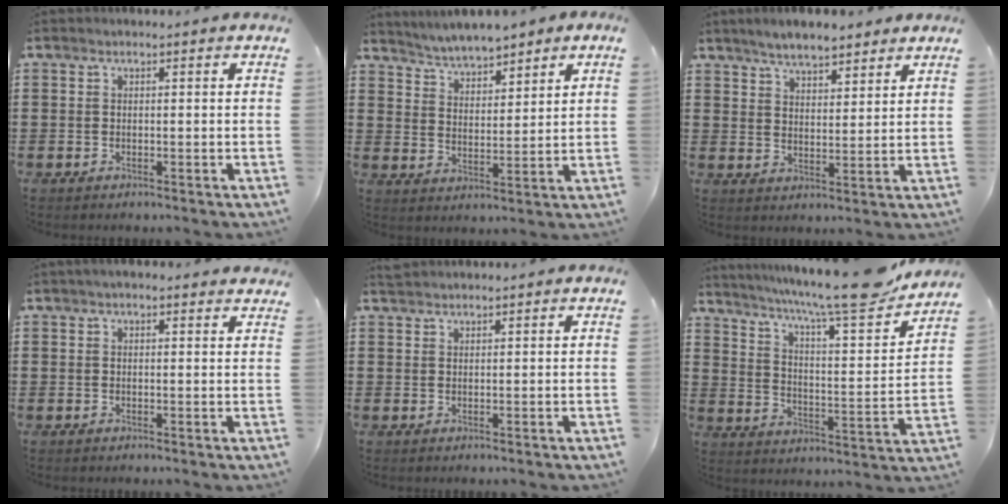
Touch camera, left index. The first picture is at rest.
{"total": 4.0, "force": [4.0, 0.7, 0.2], "torque": [-0.024, -0.015, 0.070]}
{"total": 4.9, "force": [4.6, 1.1, 1.0], "torque": [-0.037, -0.009, 0.086]}
{"total": 1.7, "force": [1.4, 0.4, 0.8], "torque": [-0.018, 0.004, 0.026]}
{"total": 1.4, "force": [1.4, 0.2, 0.1], "torque": [-0.006, 0.001, 0.028]}
{"total": 11.3, "force": [9.6, 0.3, 5.9], "torque": [-0.117, -0.070, 0.152]}